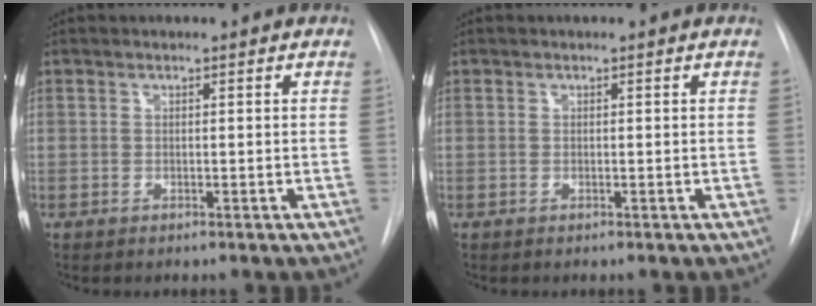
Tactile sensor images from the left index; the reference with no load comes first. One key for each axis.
{"total": 0.0}